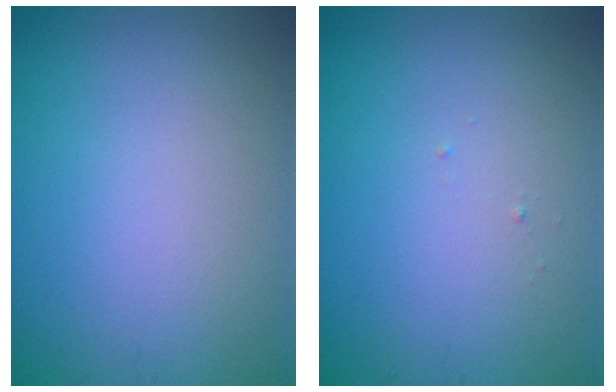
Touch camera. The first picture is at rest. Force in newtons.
{"total": 0.0}